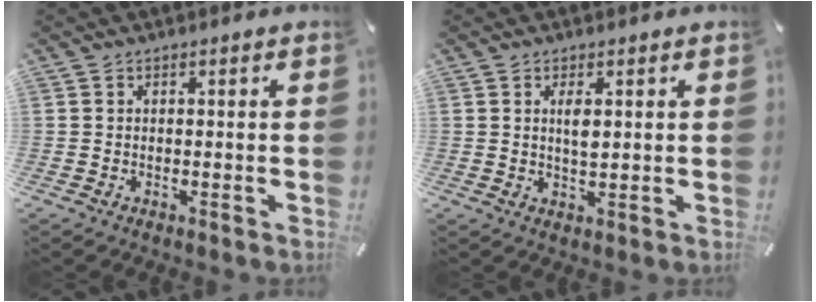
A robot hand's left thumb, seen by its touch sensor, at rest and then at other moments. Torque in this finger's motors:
{"motor_torque": [0.50, 0.46, 0.38, -0.44, 0.07]}